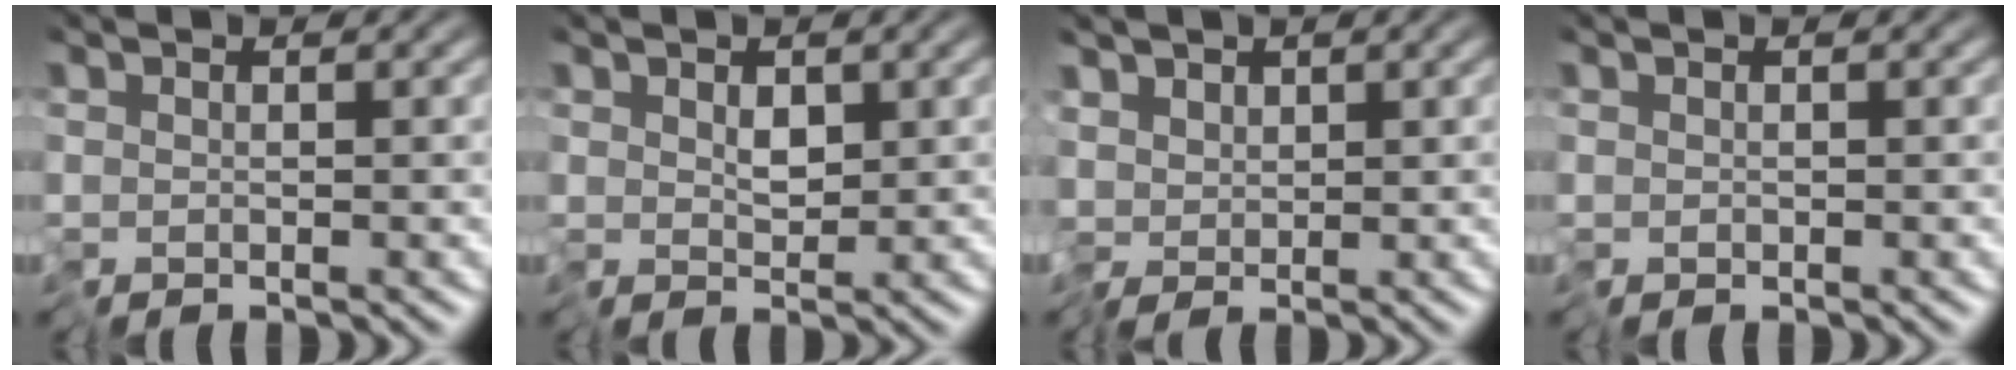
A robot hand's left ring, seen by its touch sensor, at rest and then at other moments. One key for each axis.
{"total": 1.4, "fx": 0.7, "fy": 0.7, "fz": 1.0, "tx": -0.019, "ty": 0.002, "tz": 0.015}
{"total": 1.5, "fx": 0.4, "fy": 1.4, "fz": 0.5, "tx": -0.009, "ty": 0.007, "tz": 0.002}
{"total": 0.0}